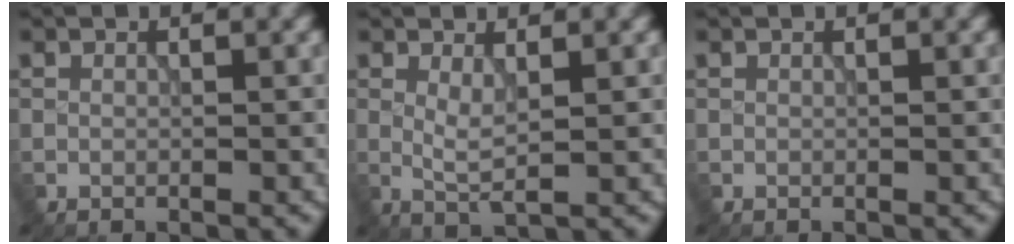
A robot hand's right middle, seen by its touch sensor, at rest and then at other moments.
{"total": 2.0, "force": [0.5, 0.4, 1.9], "torque": [-0.043, -0.006, 0.011]}
{"total": 0.0}